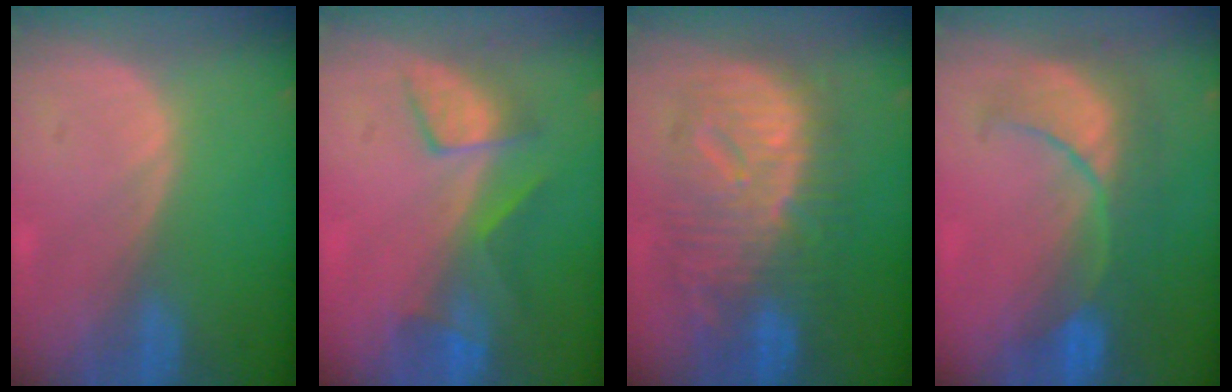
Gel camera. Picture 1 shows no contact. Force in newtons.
{"total": 5.5, "press": 5.4, "slide": 1.1}
{"total": 12.5, "press": 12.4, "slide": 1.3}
{"total": 8.5, "press": 8.4, "slide": 1.7}